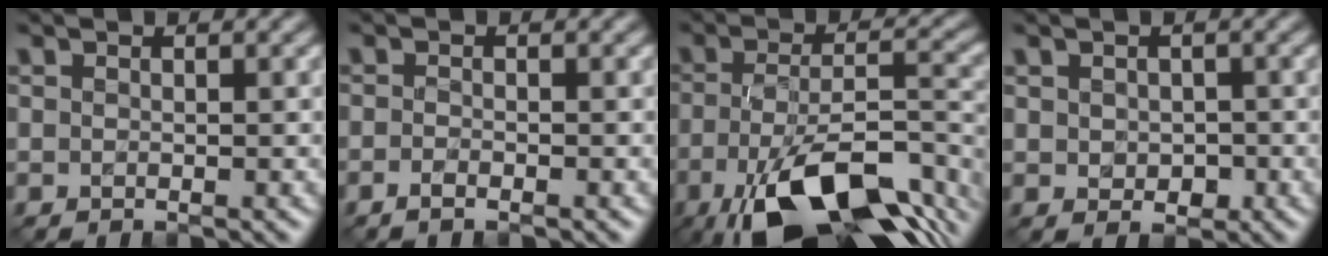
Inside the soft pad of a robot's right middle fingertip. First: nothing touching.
{"total": 0.8, "force": [-0.6, 0.2, 0.6], "torque": [-0.011, 0.000, -0.012]}
{"total": 14.3, "force": [-8.0, 5.3, 10.6], "torque": [-0.197, -0.016, -0.128]}
{"total": 1.6, "force": [0.0, 1.3, 0.8], "torque": [-0.011, -0.003, 0.002]}